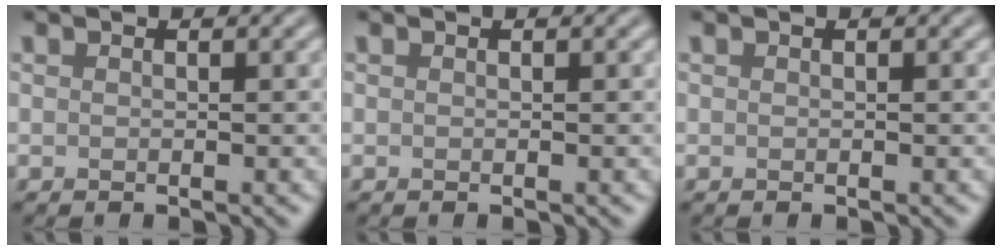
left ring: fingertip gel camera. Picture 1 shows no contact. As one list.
[{"total": 0.0}, {"total": 0.0}]